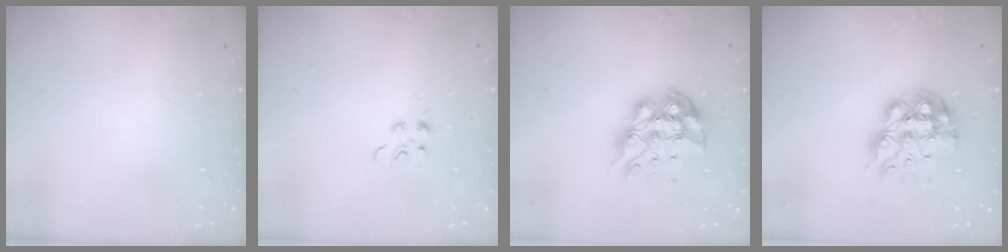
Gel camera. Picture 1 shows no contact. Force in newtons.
{"total": 4.5, "press": 4.5, "slide": 0.6}
{"total": 12.3, "press": 12.3, "slide": 1.2}
{"total": 12.6, "press": 12.6, "slide": 0.9}